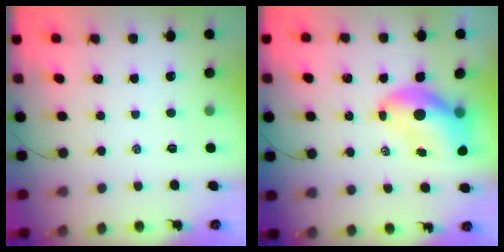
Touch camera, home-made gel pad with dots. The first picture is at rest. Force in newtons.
{"total": 10.5, "press": 10.2, "slide": 2.5}